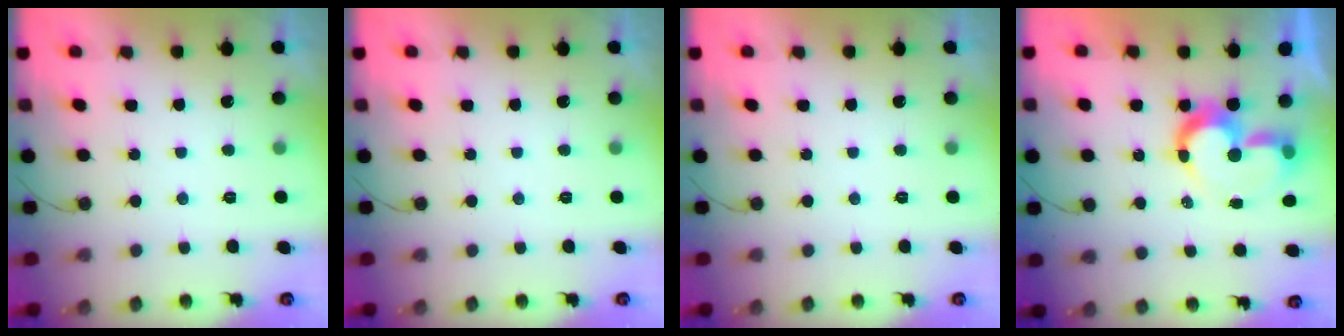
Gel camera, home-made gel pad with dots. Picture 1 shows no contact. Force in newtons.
{"total": 0.0}
{"total": 0.0}
{"total": 10.7, "press": 10.6, "slide": 1.5}